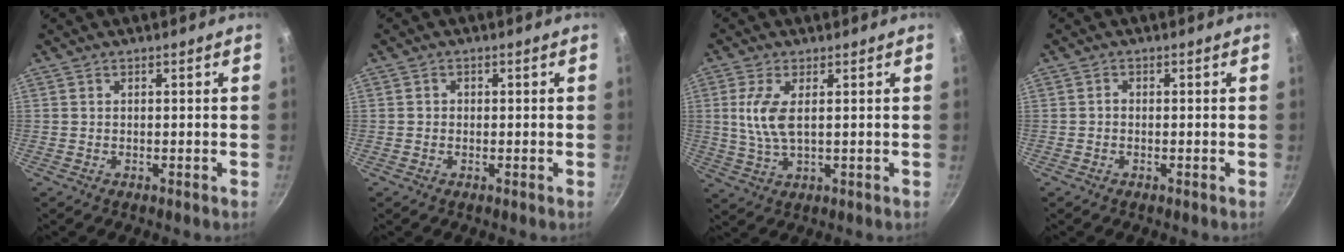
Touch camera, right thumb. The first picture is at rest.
{"total": 0.9, "force": [-0.1, 0.9, 0.3], "torque": [-0.002, 0.003, -0.004]}
{"total": 6.8, "force": [1.2, 2.7, 6.1], "torque": [-0.133, -0.003, 0.026]}
{"total": 0.8, "force": [-0.2, 0.6, 0.4], "torque": [-0.007, 0.005, -0.007]}